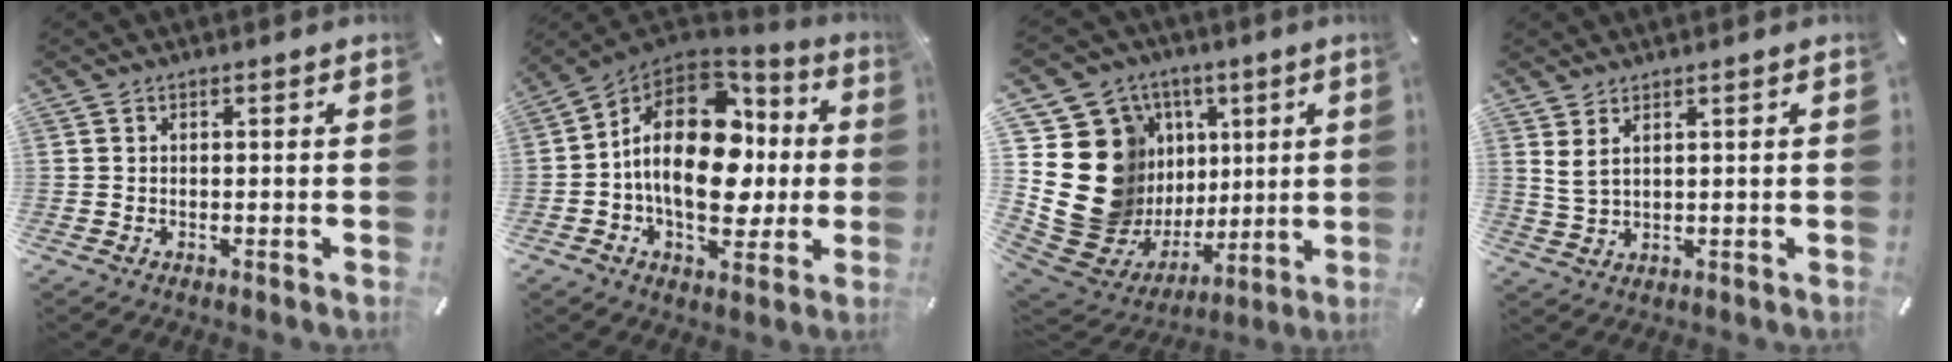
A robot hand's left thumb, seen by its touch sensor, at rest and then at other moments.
{"total": 22.5, "force": [1.2, 14.6, 17.1], "torque": [-0.298, -0.001, 0.023]}
{"total": 22.2, "force": [3.2, 19.7, 9.7], "torque": [-0.164, -0.057, 0.111]}
{"total": 3.3, "force": [2.1, 1.0, 2.4], "torque": [-0.059, -0.006, 0.037]}